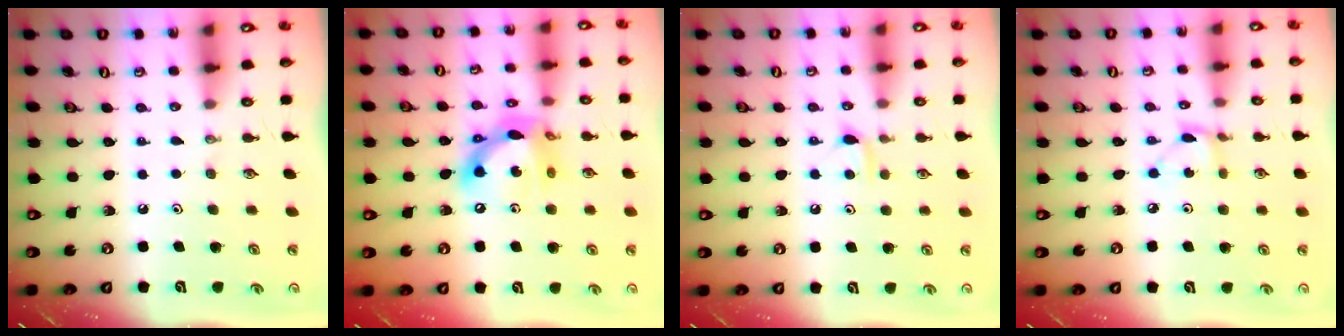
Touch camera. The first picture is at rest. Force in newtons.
{"total": 13.8, "press": 13.8, "slide": 0.8}
{"total": 4.2, "press": 4.2, "slide": 0.6}
{"total": 2.9, "press": 2.9, "slide": 0.4}